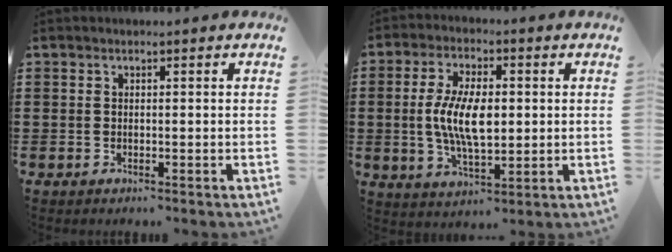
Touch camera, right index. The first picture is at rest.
{"total": 9.1, "force": [0.2, 4.0, 8.2], "torque": [-0.178, 0.002, -0.003]}